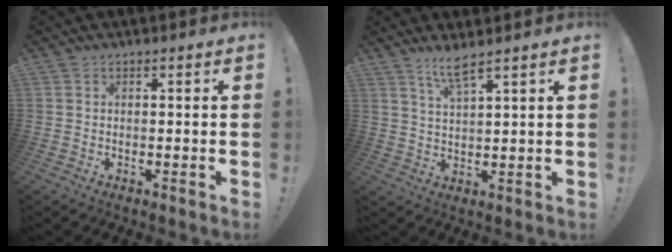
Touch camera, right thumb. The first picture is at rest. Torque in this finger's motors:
{"motor_torque": [0.01, 0.01, 0.44, 0.34, 0.00]}